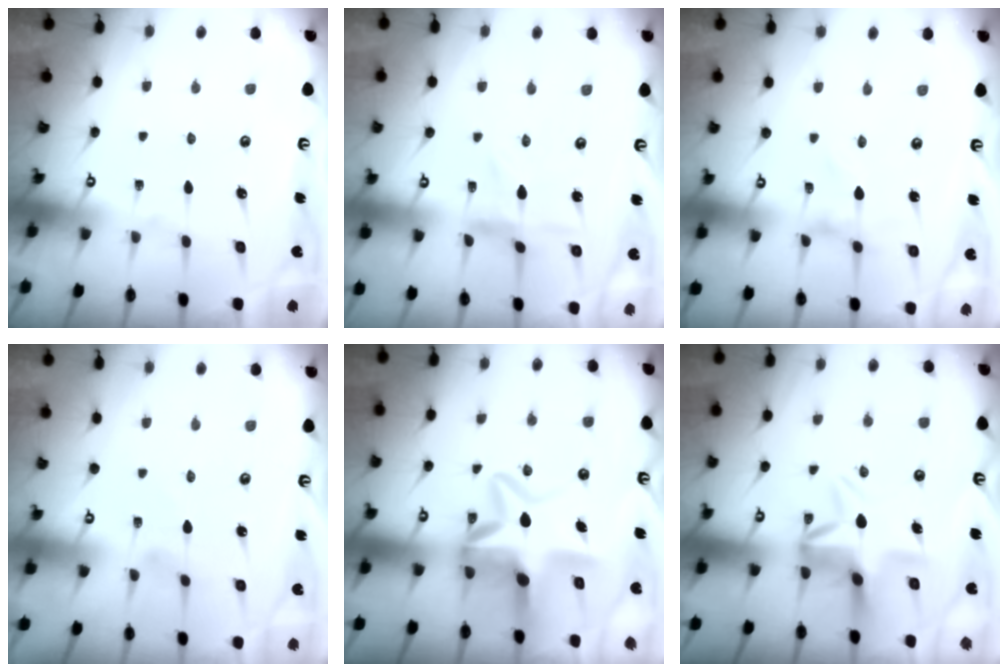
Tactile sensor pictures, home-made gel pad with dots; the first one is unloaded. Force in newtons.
{"total": 0.8, "press": 0.8, "slide": 0.2}
{"total": 0.0}
{"total": 1.2, "press": 1.2, "slide": 0.1}
{"total": 9.7, "press": 9.2, "slide": 3.0}
{"total": 6.5, "press": 6.1, "slide": 2.4}